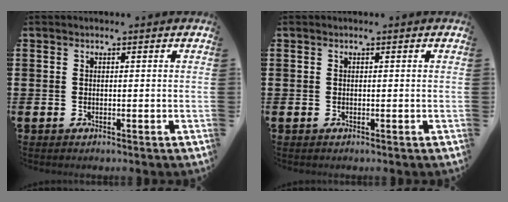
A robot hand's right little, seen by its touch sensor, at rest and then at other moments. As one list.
[{"total": 0.0}]